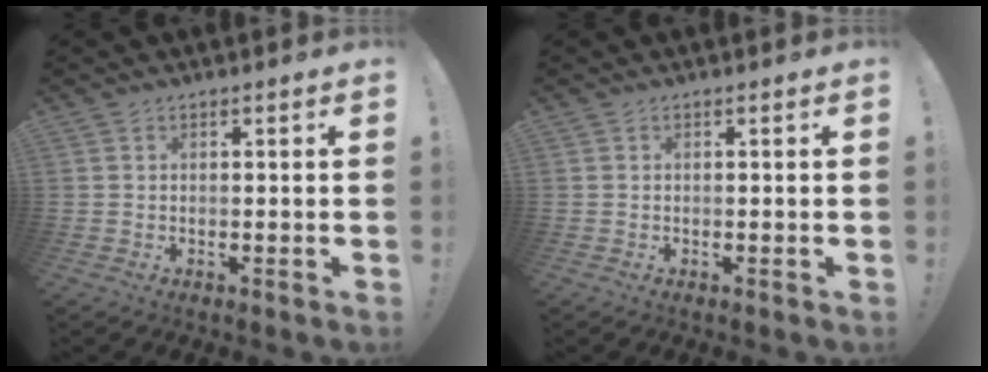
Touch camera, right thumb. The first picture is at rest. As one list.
[{"total": 0.0}]